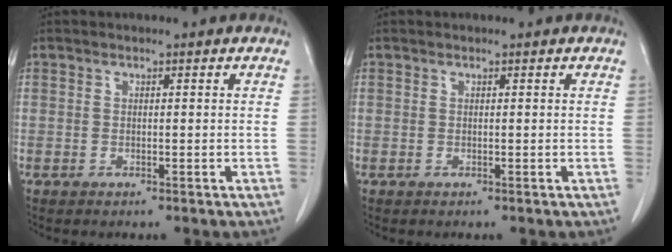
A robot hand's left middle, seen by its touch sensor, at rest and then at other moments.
{"total": 0.0}